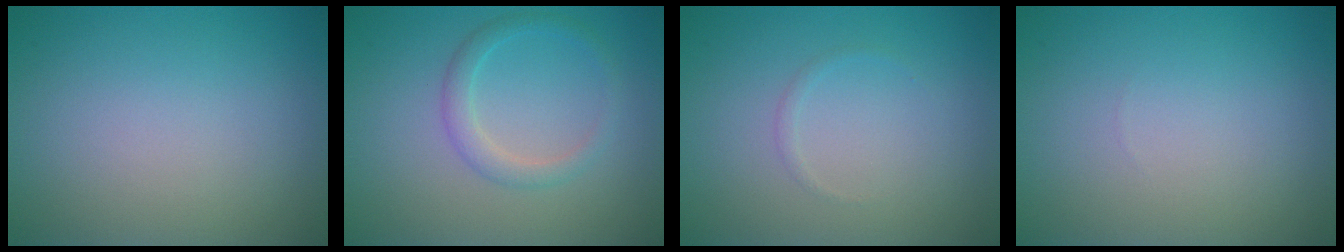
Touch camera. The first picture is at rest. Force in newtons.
{"total": 2.0, "press": 2.0, "slide": 0.2}
{"total": 0.5, "press": 0.5, "slide": 0.0}
{"total": 0.0}